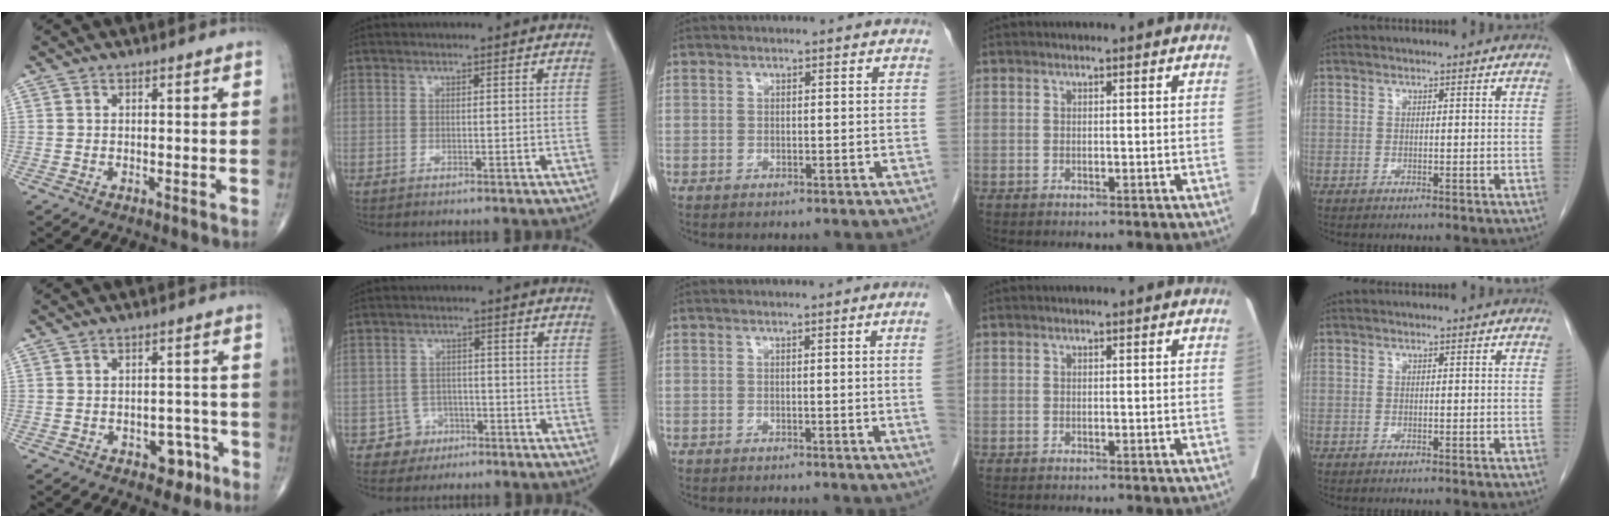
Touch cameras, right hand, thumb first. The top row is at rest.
{"thumb": {"total": 4.7, "force": [-2.4, 3.1, 2.6], "torque": [-0.009, 0.022, -0.028]}, "index": {"total": 4.1, "force": [-2.1, 3.5, -0.4], "torque": [0.013, 0.017, -0.031]}, "middle": {"total": 3.0, "force": [-0.4, -1.0, 2.8], "torque": [-0.028, -0.002, -0.006]}}